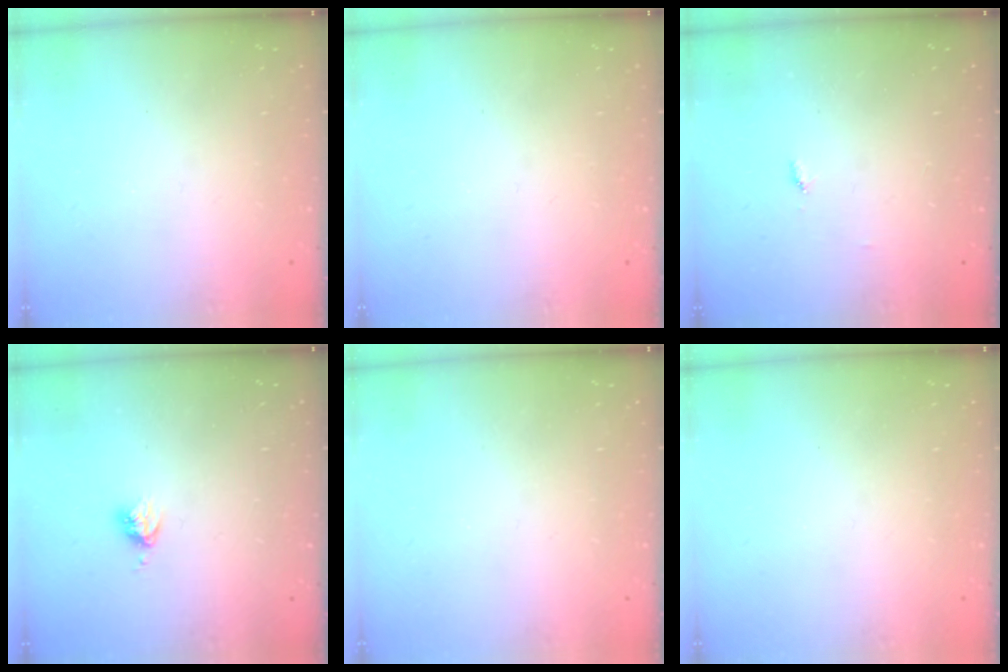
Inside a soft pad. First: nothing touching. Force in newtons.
{"total": 0.0}
{"total": 4.5, "press": 4.5, "slide": 0.6}
{"total": 3.4, "press": 3.3, "slide": 0.5}
{"total": 0.0}
{"total": 0.0}